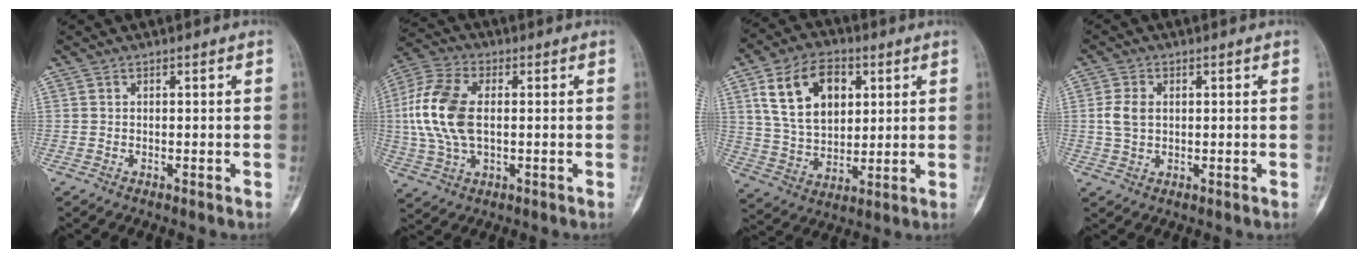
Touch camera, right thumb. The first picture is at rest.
{"total": 14.1, "force": [0.7, 8.2, 11.5], "torque": [-0.250, 0.014, 0.013]}
{"total": 15.6, "force": [5.5, 10.3, 10.4], "torque": [-0.154, -0.010, 0.105]}
{"total": 4.2, "force": [0.5, 2.8, 3.0], "torque": [-0.064, 0.003, 0.010]}